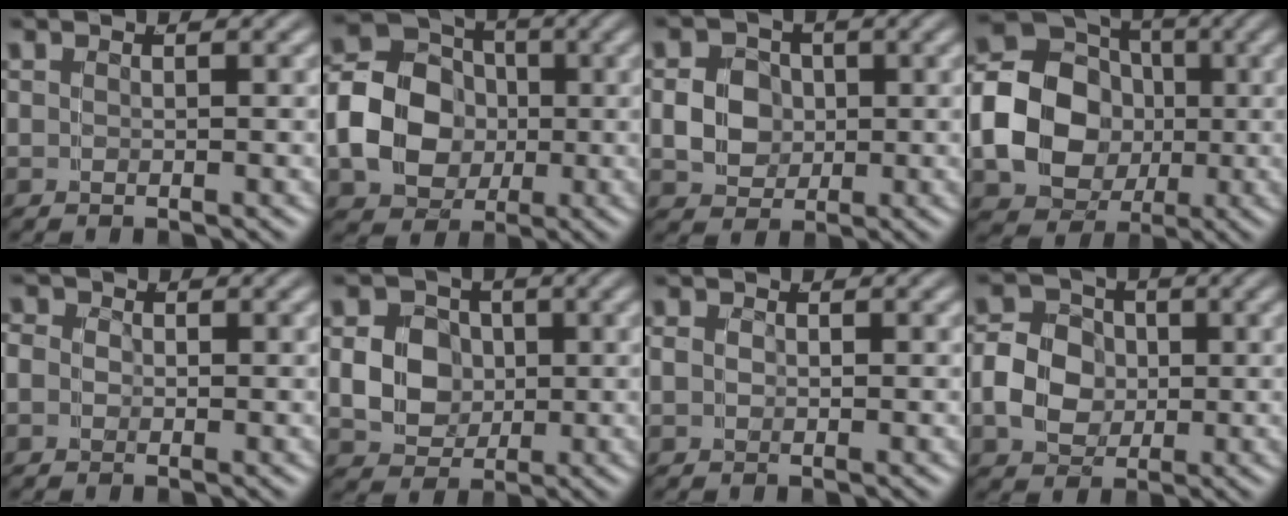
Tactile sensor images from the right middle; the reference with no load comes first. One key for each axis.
{"total": 11.8, "fx": -0.1, "fy": 10.1, "fz": 6.2, "tx": -0.126, "ty": -0.018, "tz": -0.004}
{"total": 5.5, "fx": -0.1, "fy": 4.8, "fz": 2.6, "tx": -0.044, "ty": -0.014, "tz": 0.003}
{"total": 13.7, "fx": 0.1, "fy": 11.7, "fz": 7.1, "tx": -0.157, "ty": -0.027, "tz": 0.002}
{"total": 3.1, "fx": -0.1, "fy": 2.8, "fz": 1.2, "tx": -0.038, "ty": -0.008, "tz": -0.009}
{"total": 8.1, "fx": 0.1, "fy": 7.3, "fz": 3.6, "tx": -0.076, "ty": -0.024, "tz": 0.005}
{"total": 1.4, "fx": -0.2, "fy": 1.2, "fz": 0.7, "tx": -0.022, "ty": -0.011, "tz": -0.001}
{"total": 7.6, "fx": -0.5, "fy": 6.5, "fz": 3.9, "tx": -0.075, "ty": -0.010, "tz": -0.011}